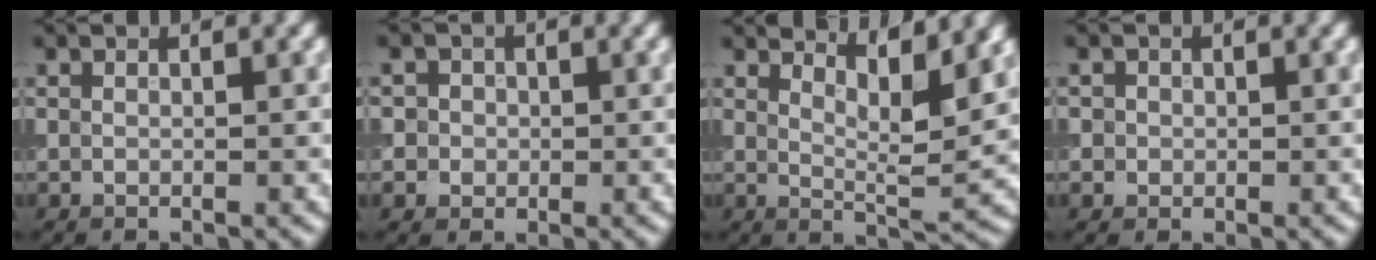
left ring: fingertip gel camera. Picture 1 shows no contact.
{"total": 2.7, "force": [0.6, 2.5, 0.8], "torque": [0.006, 0.006, -0.002]}
{"total": 5.8, "force": [4.2, 1.0, 3.8], "torque": [-0.057, -0.001, 0.064]}
{"total": 1.1, "force": [0.2, 1.1, 0.2], "torque": [0.010, -0.003, 0.000]}